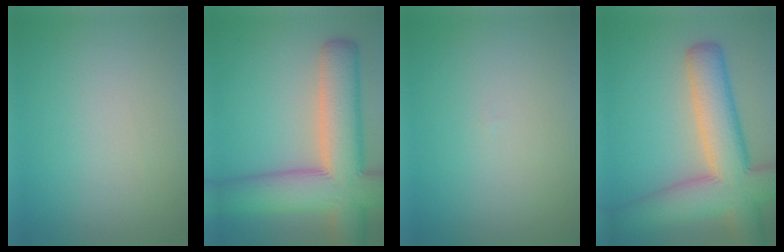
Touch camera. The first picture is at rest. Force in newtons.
{"total": 11.7, "press": 11.7, "slide": 0.7}
{"total": 0.0}
{"total": 10.4, "press": 10.3, "slide": 0.8}